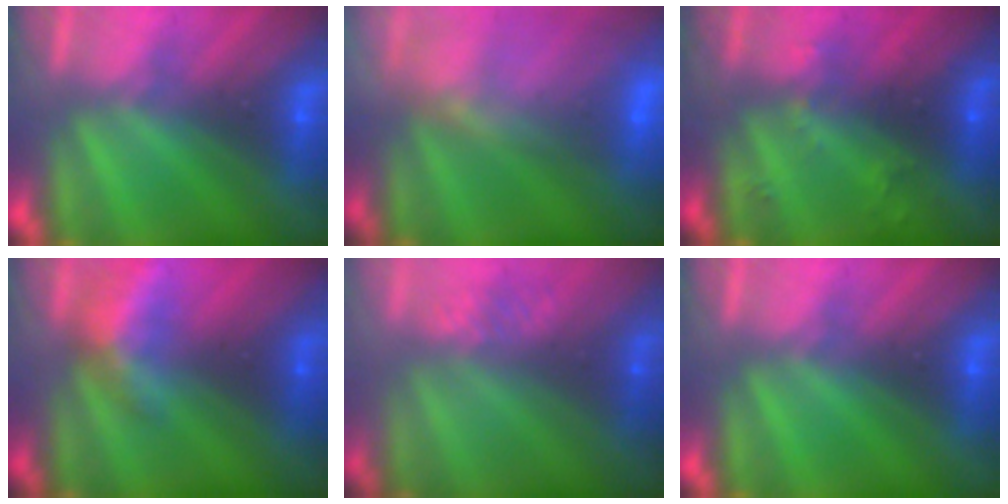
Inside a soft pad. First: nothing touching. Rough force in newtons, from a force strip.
{"total": 5.9}
{"total": 2.4}
{"total": 2.3}
{"total": 2.9}
{"total": 0.0}